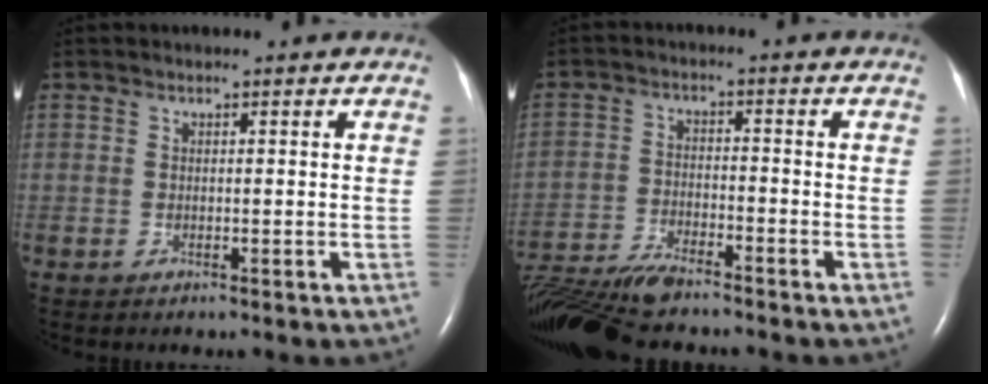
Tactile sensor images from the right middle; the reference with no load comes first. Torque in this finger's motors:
{"motor_torque": [-0.39, -0.23, 0.01, 0.00]}